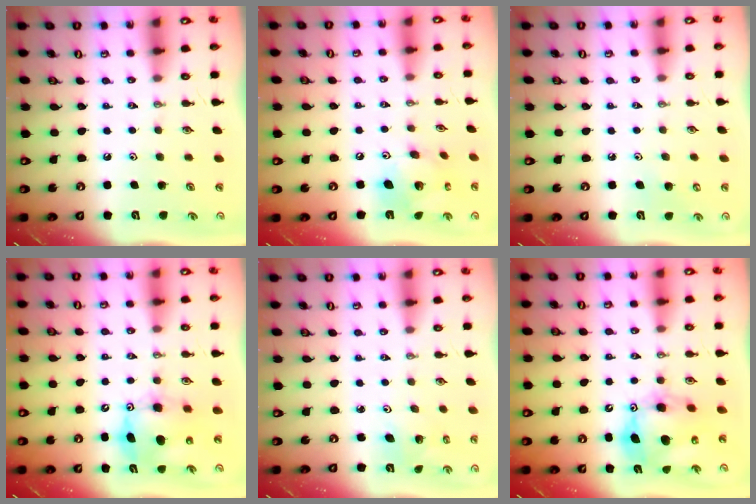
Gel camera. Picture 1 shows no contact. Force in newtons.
{"total": 14.1, "press": 14.0, "slide": 1.3}
{"total": 5.3, "press": 5.1, "slide": 1.6}
{"total": 9.1, "press": 9.1, "slide": 0.8}
{"total": 3.2, "press": 3.1, "slide": 0.3}
{"total": 13.9, "press": 13.8, "slide": 1.6}